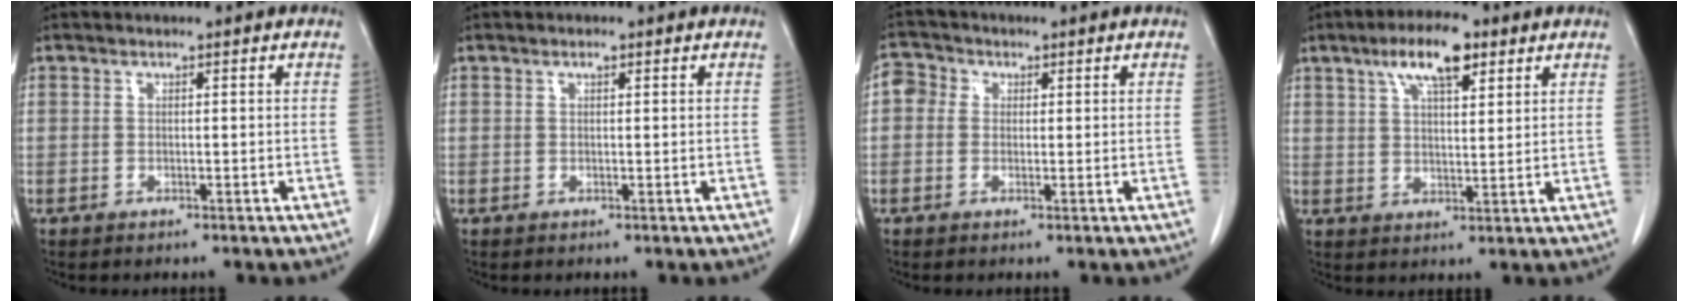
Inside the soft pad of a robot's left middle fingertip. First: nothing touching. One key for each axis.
{"total": 0.6, "fx": 0.4, "fy": 0.1, "fz": 0.5, "tx": -0.012, "ty": -0.001, "tz": 0.005}
{"total": 3.6, "fx": 0.7, "fy": 3.2, "fz": 1.4, "tx": -0.026, "ty": 0.015, "tz": 0.008}
{"total": 8.2, "fx": 4.7, "fy": 2.4, "fz": 6.3, "tx": -0.118, "ty": 0.013, "tz": 0.080}